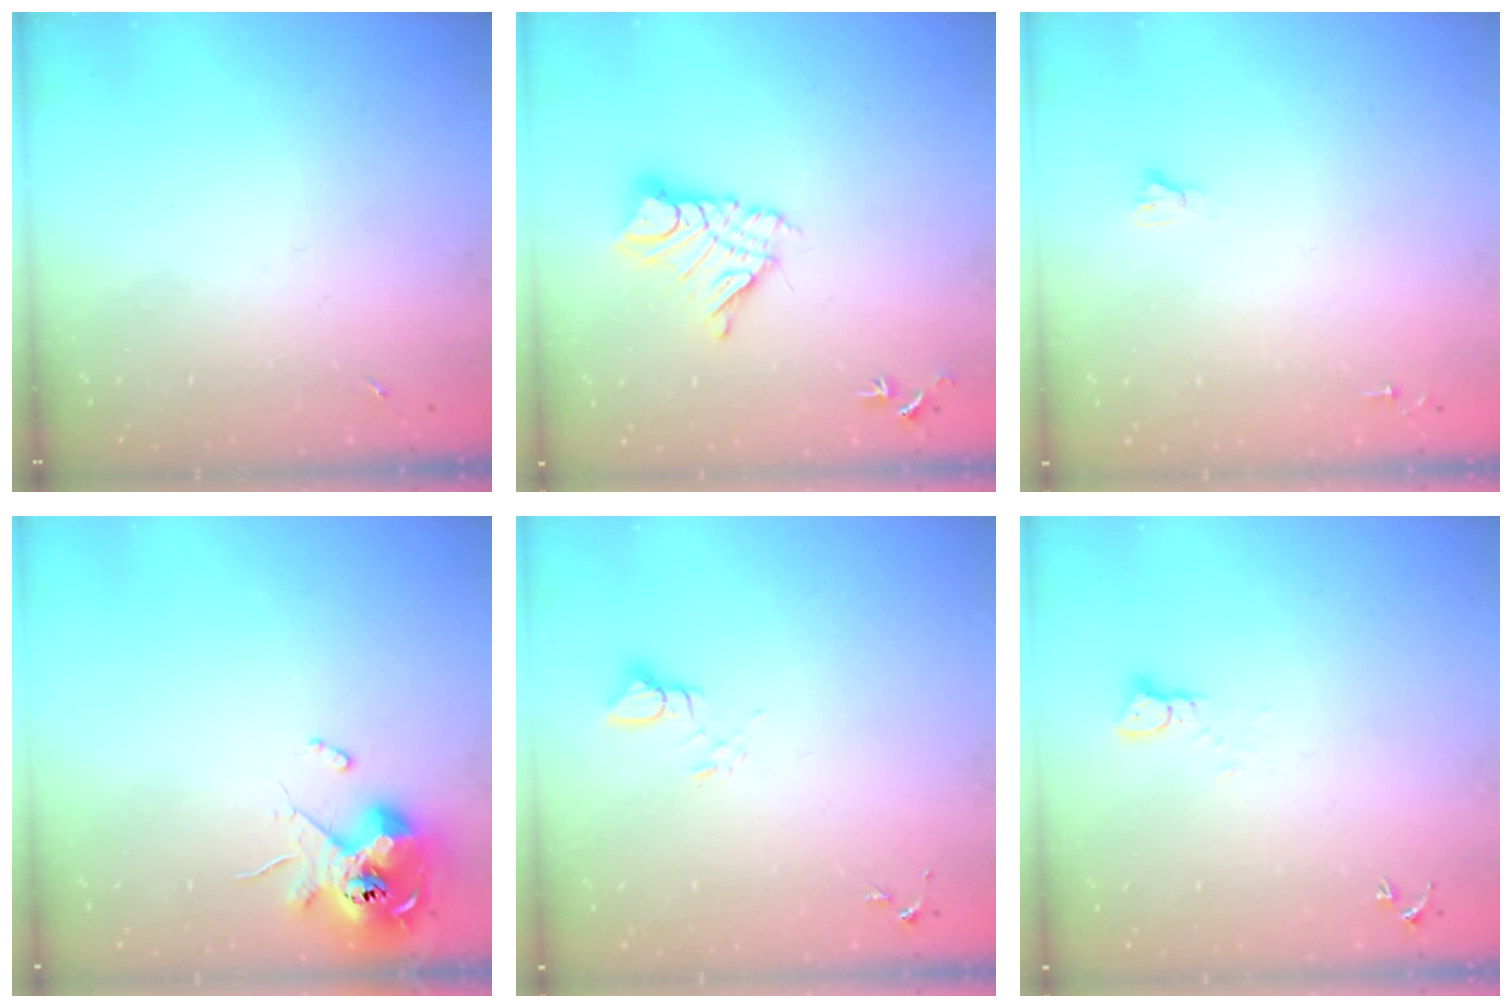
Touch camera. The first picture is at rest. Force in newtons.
{"total": 11.9, "press": 11.9, "slide": 1.1}
{"total": 2.4, "press": 2.4, "slide": 0.2}
{"total": 11.4, "press": 11.2, "slide": 1.6}
{"total": 3.4, "press": 3.4, "slide": 0.2}
{"total": 3.3, "press": 3.3, "slide": 0.1}